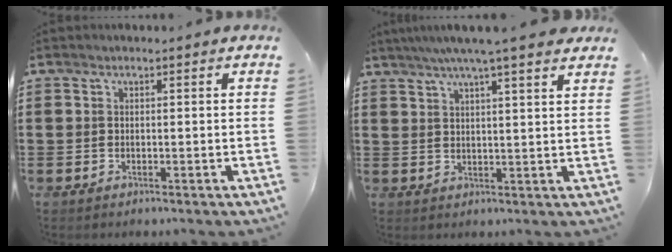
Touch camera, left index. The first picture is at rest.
{"total": 5.4, "force": [4.4, -0.5, 3.2], "torque": [-0.075, -0.009, 0.075]}